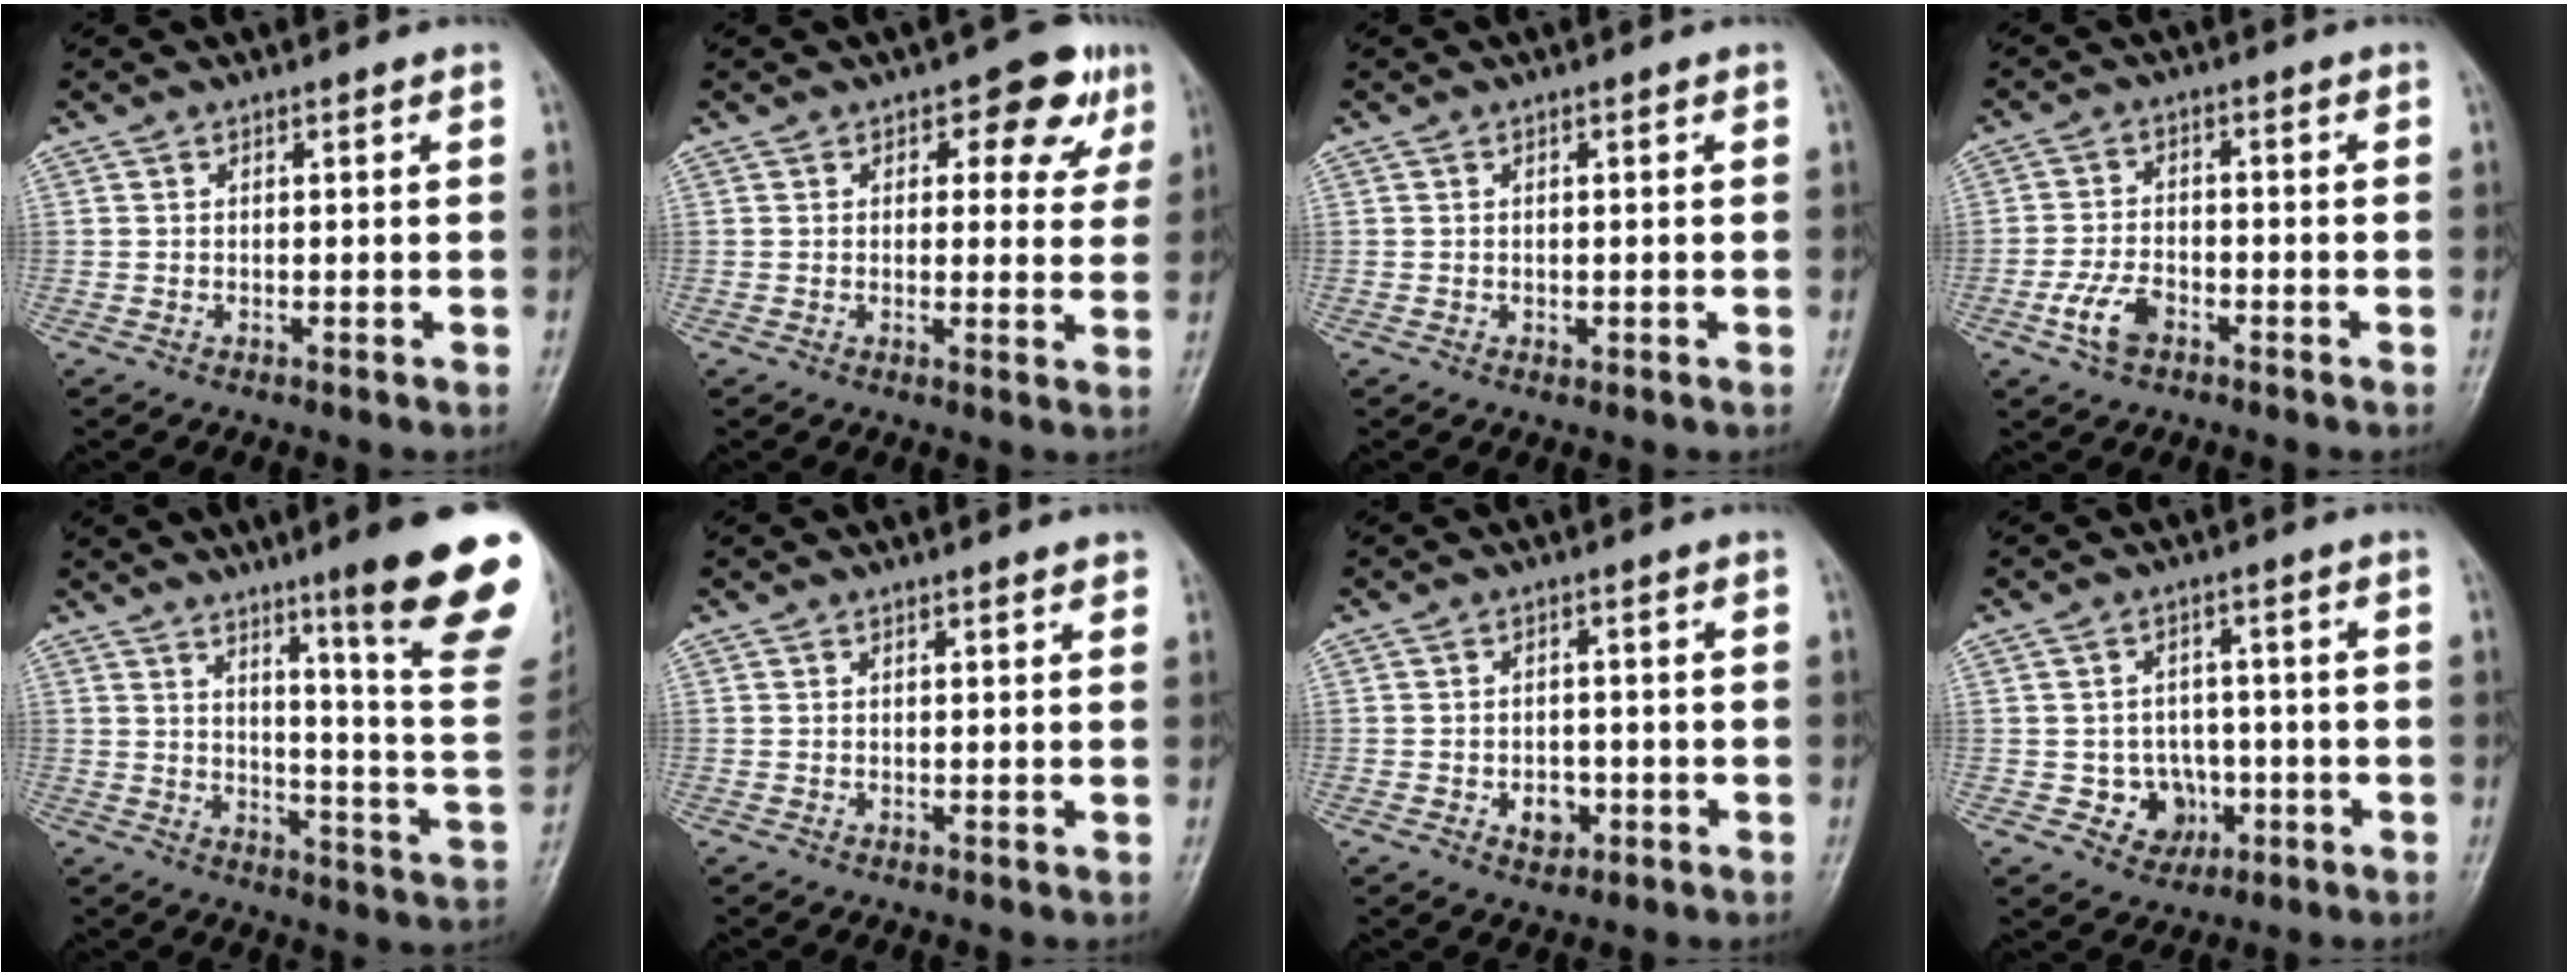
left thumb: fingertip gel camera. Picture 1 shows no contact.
{"total": 8.0, "force": [3.8, 4.6, 5.4], "torque": [-0.021, -0.009, 0.039]}
{"total": 0.6, "force": [-0.1, 0.5, 0.4], "torque": [-0.003, 0.000, -0.001]}
{"total": 5.7, "force": [-2.9, 3.3, 3.7], "torque": [-0.074, 0.014, -0.056]}
{"total": 21.3, "force": [12.3, 1.3, 17.4], "torque": [-0.204, -0.075, 0.167]}
{"total": 1.4, "force": [1.0, 0.3, 0.9], "torque": [-0.010, -0.002, 0.010]}
{"total": 4.1, "force": [-1.3, 3.0, 2.4], "torque": [-0.017, 0.007, -0.016]}
{"total": 6.5, "force": [-1.6, 5.8, 2.2], "torque": [0.007, 0.016, -0.017]}